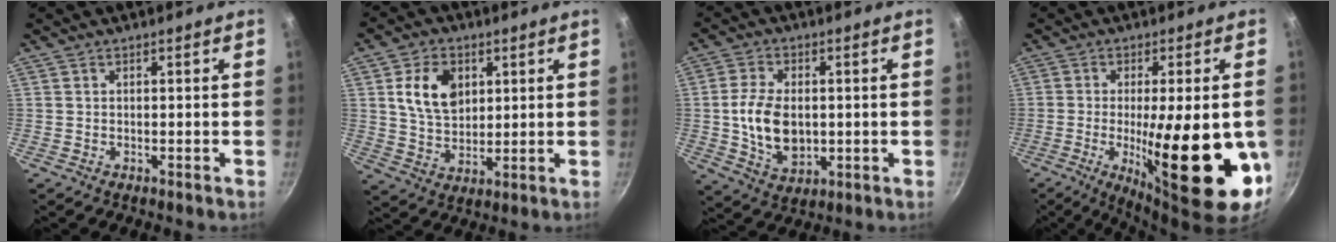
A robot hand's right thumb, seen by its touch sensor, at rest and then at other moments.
{"total": 10.5, "force": [3.2, 7.4, 6.7], "torque": [-0.097, -0.012, 0.060]}
{"total": 11.0, "force": [0.0, 7.1, 8.4], "torque": [-0.146, -0.005, 0.004]}
{"total": 23.0, "force": [-4.6, 6.8, 21.5], "torque": [-0.298, -0.013, -0.054]}